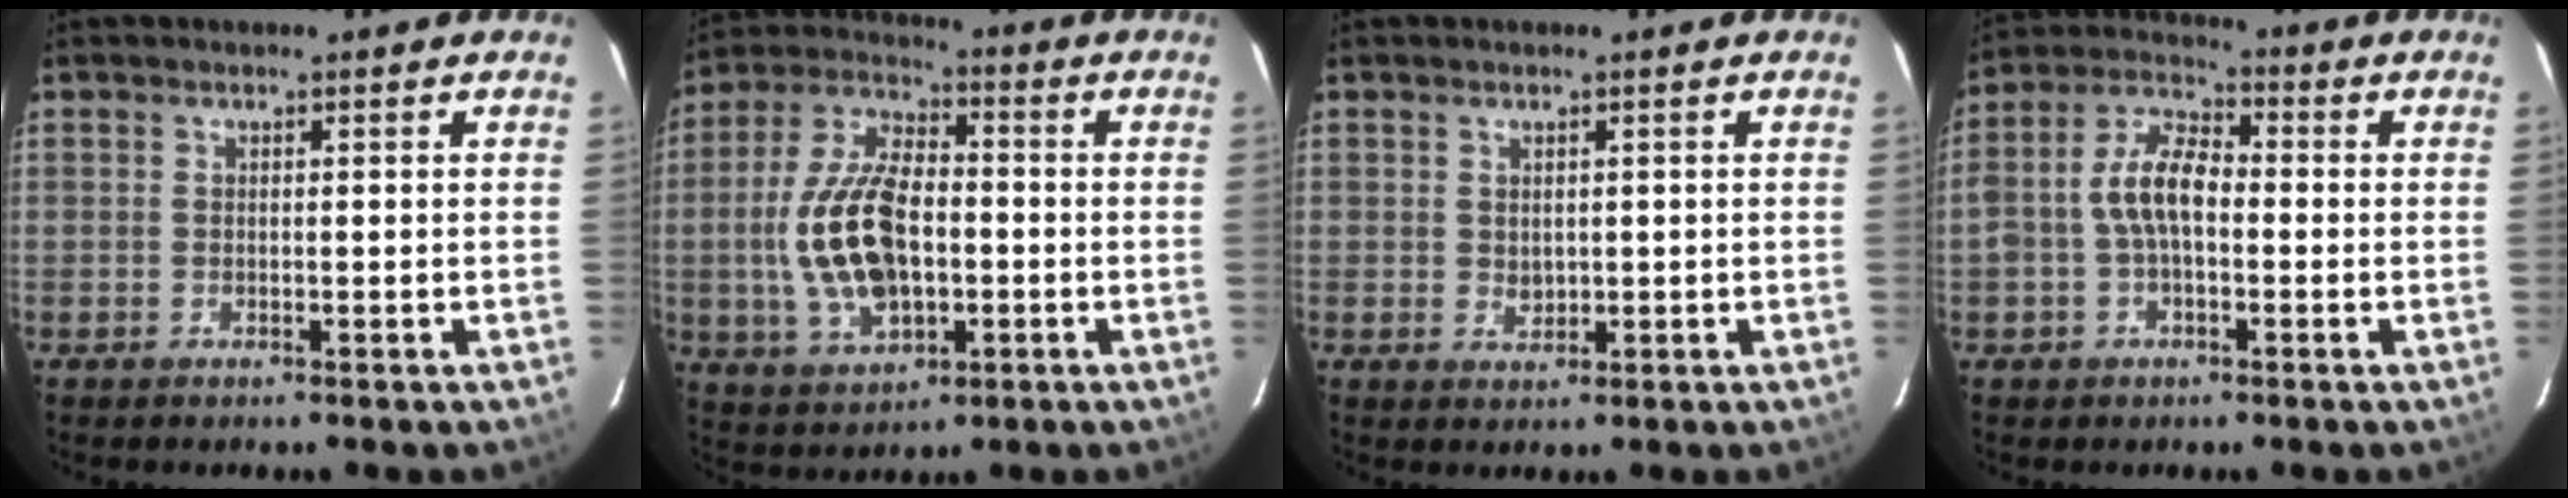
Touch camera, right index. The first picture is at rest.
{"total": 16.2, "force": [-2.0, 8.7, 13.5], "torque": [-0.282, 0.007, -0.029]}
{"total": 2.0, "force": [0.3, 1.6, 1.1], "torque": [-0.015, 0.001, 0.008]}
{"total": 8.3, "force": [-1.1, 4.6, 6.8], "torque": [-0.143, 0.023, -0.023]}